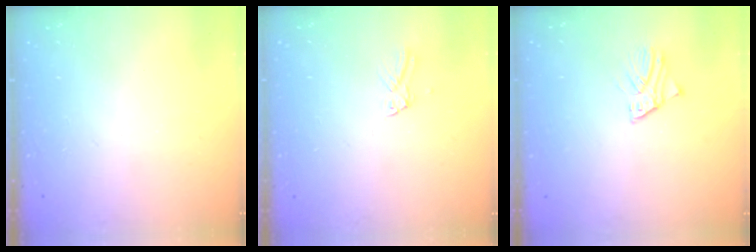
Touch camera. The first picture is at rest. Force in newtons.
{"total": 1.5, "press": 1.5, "slide": 0.1}
{"total": 1.6, "press": 1.6, "slide": 0.3}